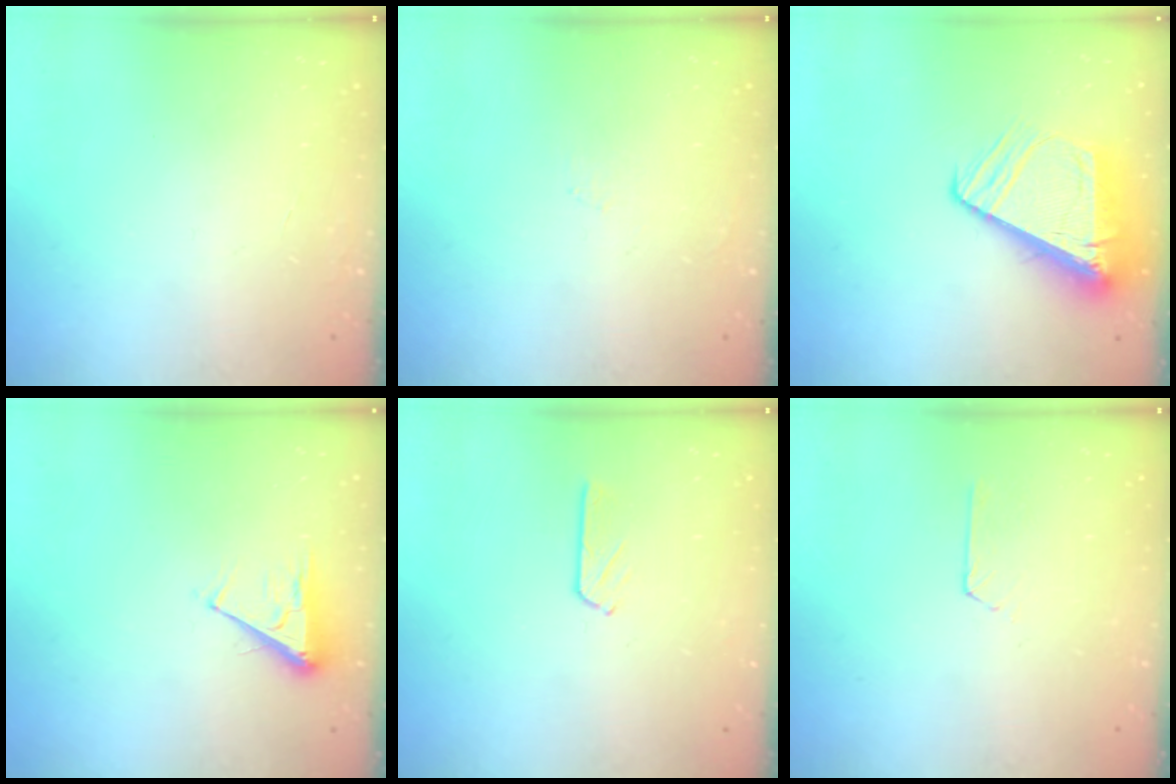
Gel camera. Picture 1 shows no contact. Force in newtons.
{"total": 2.7, "press": 2.6, "slide": 0.4}
{"total": 11.3, "press": 11.2, "slide": 1.1}
{"total": 4.4, "press": 4.4, "slide": 0.8}
{"total": 3.3, "press": 3.3, "slide": 0.3}
{"total": 2.0, "press": 2.0, "slide": 0.2}